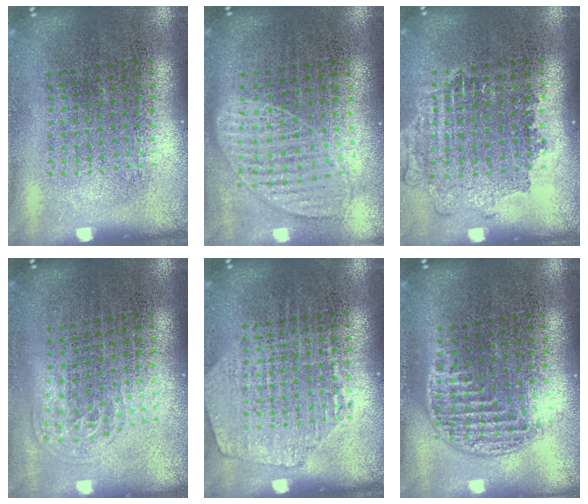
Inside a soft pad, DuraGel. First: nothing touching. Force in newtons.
{"total": 1.0, "press": 1.0, "slide": 0.2}
{"total": 1.3, "press": 1.1, "slide": 0.6}
{"total": 0.9, "press": 0.6, "slide": 0.7}
{"total": 1.2, "press": 1.2, "slide": 0.2}
{"total": 1.3, "press": 1.0, "slide": 0.7}